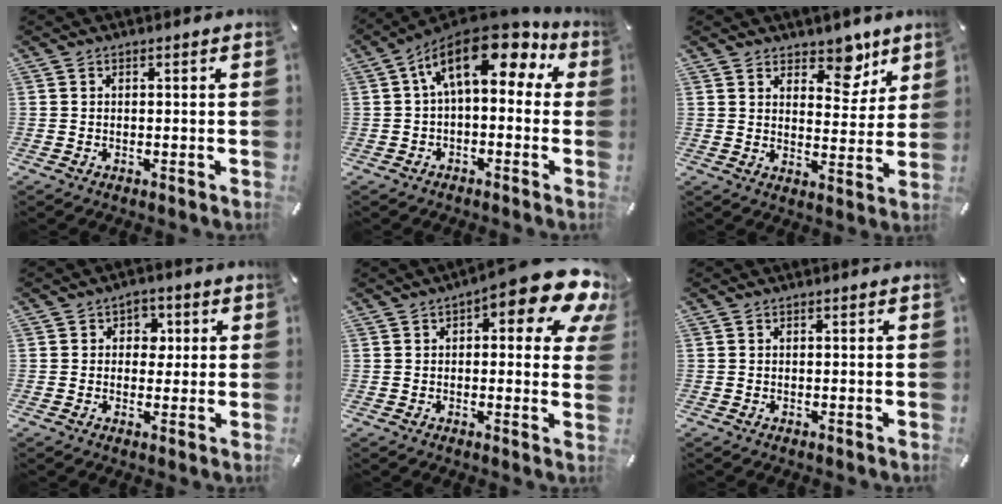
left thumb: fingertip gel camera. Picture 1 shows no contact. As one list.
[{"total": 14.4, "force": [5.6, 7.3, 11.0], "torque": [-0.207, -0.035, 0.095]}, {"total": 8.4, "force": [6.5, 4.5, 2.9], "torque": [-0.012, -0.054, 0.110]}, {"total": 4.6, "force": [0.7, 4.0, 2.1], "torque": [-0.019, -0.001, 0.003]}, {"total": 14.5, "force": [7.3, 5.0, 11.5], "torque": [-0.145, -0.054, 0.118]}, {"total": 0.0}]